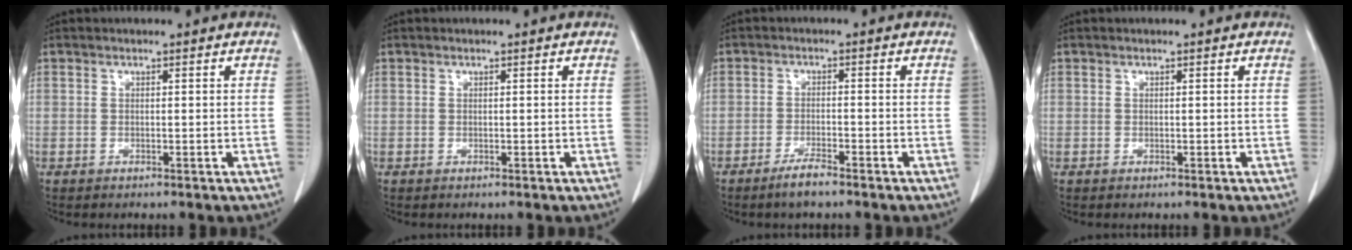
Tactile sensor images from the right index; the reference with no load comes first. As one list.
[{"total": 0.0}, {"total": 3.3, "force": [-2.5, 0.2, 2.1], "torque": [-0.042, -0.003, -0.048]}, {"total": 0.0}]